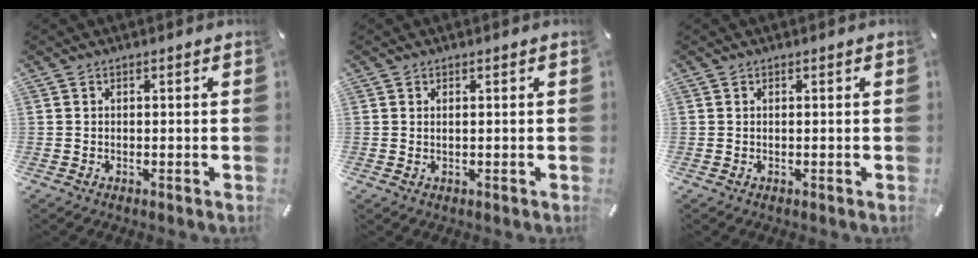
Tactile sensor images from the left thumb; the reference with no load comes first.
{"total": 0.8, "force": [0.2, 0.2, 0.7], "torque": [-0.014, -0.001, 0.004]}
{"total": 0.0}